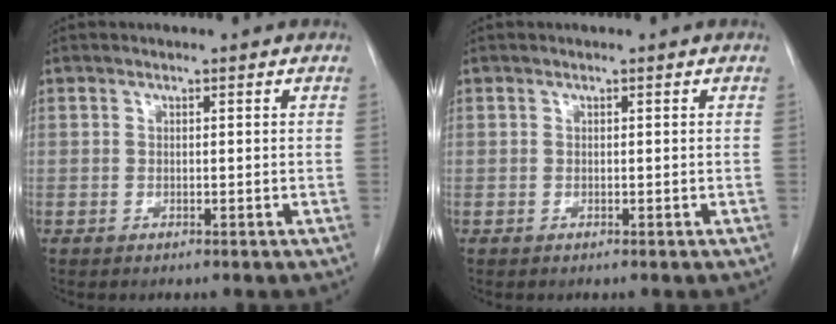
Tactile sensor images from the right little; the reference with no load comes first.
{"total": 0.0}